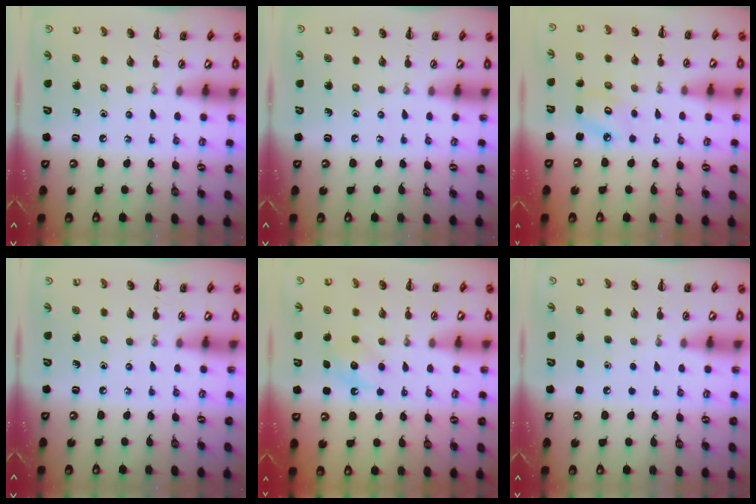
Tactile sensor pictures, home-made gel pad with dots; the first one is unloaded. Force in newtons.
{"total": 0.0}
{"total": 5.2, "press": 5.1, "slide": 1.1}
{"total": 0.0}
{"total": 6.5, "press": 6.4, "slide": 1.5}
{"total": 1.6, "press": 1.6, "slide": 0.1}